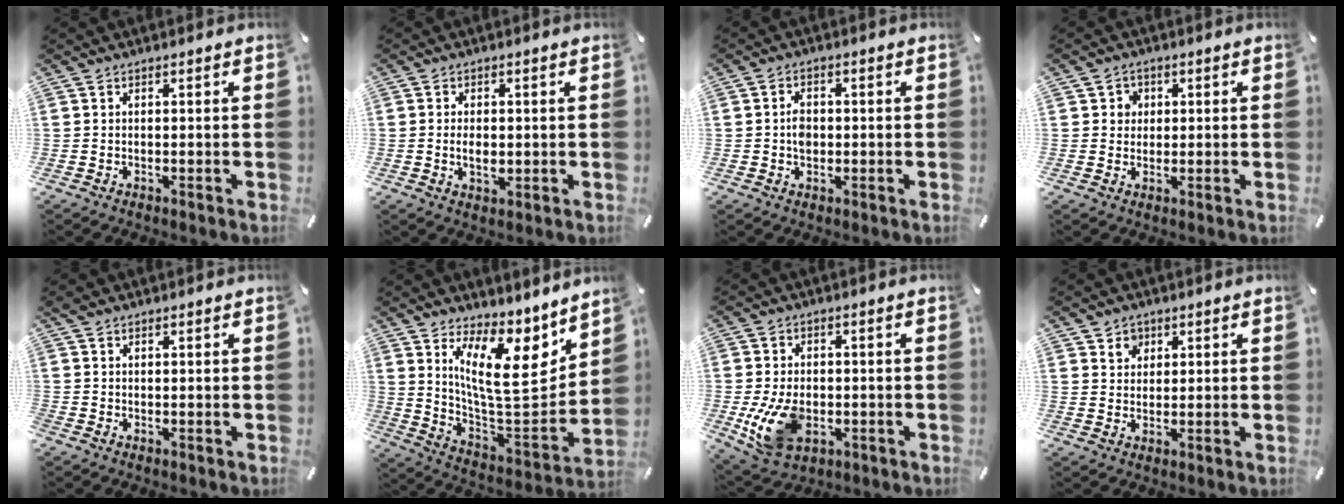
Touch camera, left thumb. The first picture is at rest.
{"total": 4.0, "force": [-0.2, 2.4, 3.2], "torque": [-0.060, 0.001, -0.006]}
{"total": 3.4, "force": [-0.2, 2.7, 2.1], "torque": [-0.033, 0.004, -0.006]}
{"total": 3.1, "force": [0.4, 3.0, 0.4], "torque": [0.002, 0.003, 0.001]}
{"total": 0.8, "force": [0.1, 0.8, 0.0], "torque": [0.002, 0.007, 0.000]}
{"total": 17.9, "force": [9.8, 7.2, 13.2], "torque": [-0.205, -0.075, 0.167]}
{"total": 11.4, "force": [-2.5, 8.0, 7.8], "torque": [-0.157, -0.001, -0.042]}
{"total": 3.4, "force": [1.7, 2.9, 0.5], "torque": [0.007, -0.004, 0.027]}